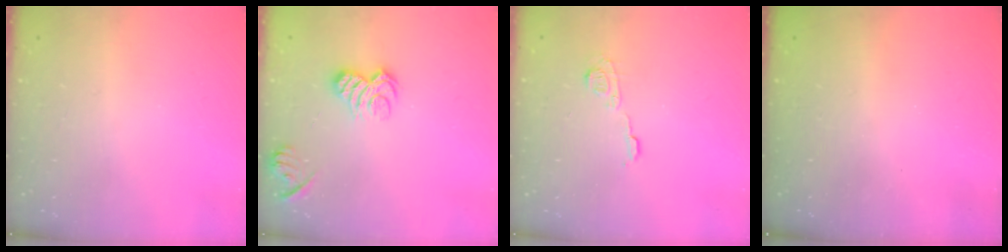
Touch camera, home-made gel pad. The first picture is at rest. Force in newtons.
{"total": 8.7, "press": 8.7, "slide": 0.3}
{"total": 7.3, "press": 7.3, "slide": 0.1}
{"total": 2.4, "press": 2.3, "slide": 0.8}